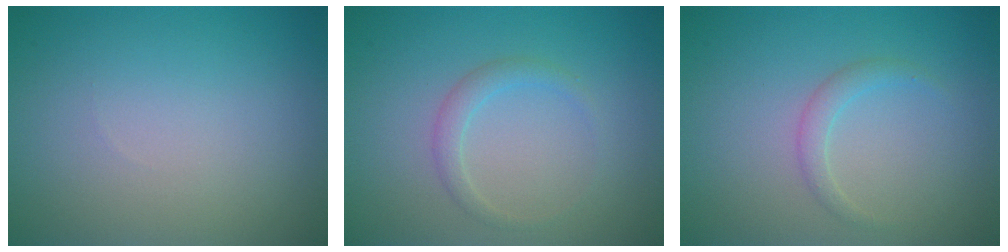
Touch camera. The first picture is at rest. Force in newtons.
{"total": 1.5, "press": 1.5, "slide": 0.2}
{"total": 1.3, "press": 1.2, "slide": 0.2}